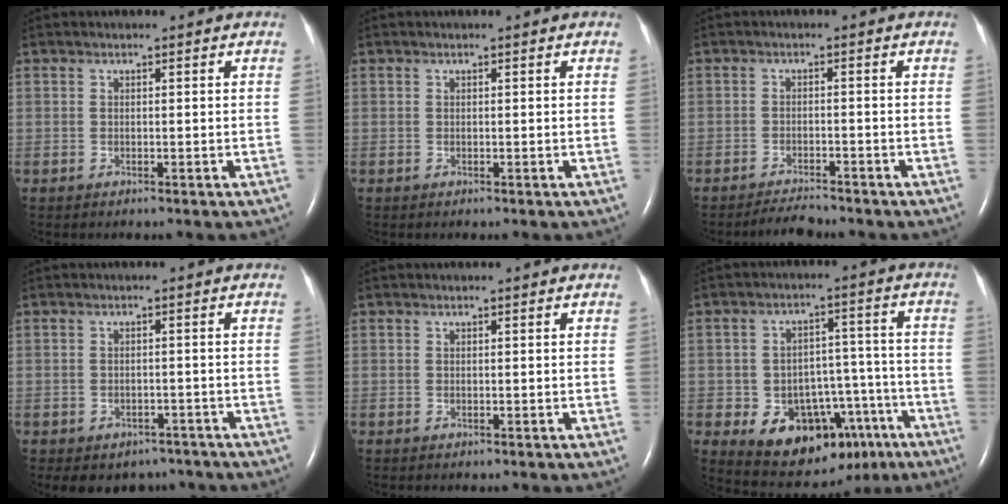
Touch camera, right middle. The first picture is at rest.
{"total": 0.0}
{"total": 2.9, "force": [-2.9, 0.1, 0.4], "torque": [-0.015, -0.014, -0.048]}
{"total": 6.5, "force": [-5.2, 3.9, 1.0], "torque": [-0.005, 0.011, -0.060]}
{"total": 0.0}
{"total": 14.5, "force": [-7.3, 8.8, 9.0], "torque": [-0.115, 0.030, -0.091]}